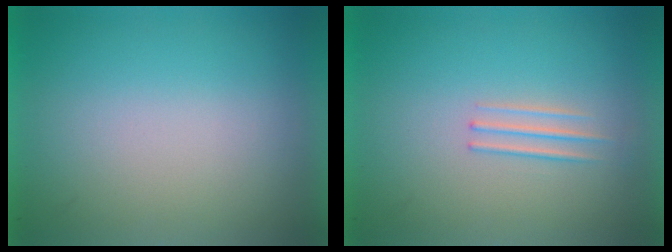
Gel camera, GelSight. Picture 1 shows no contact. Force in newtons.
{"total": 1.3}